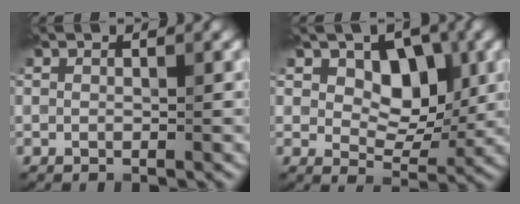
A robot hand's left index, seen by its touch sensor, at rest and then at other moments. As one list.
[{"total": 5.5, "force": [1.9, 3.7, 3.6], "torque": [-0.052, -0.004, 0.020]}]